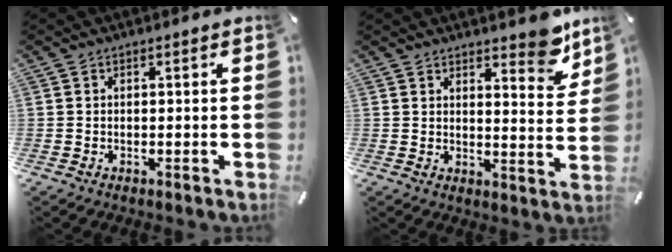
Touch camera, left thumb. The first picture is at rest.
{"total": 7.9, "force": [6.5, 3.0, 3.2], "torque": [-0.019, -0.053, 0.110]}